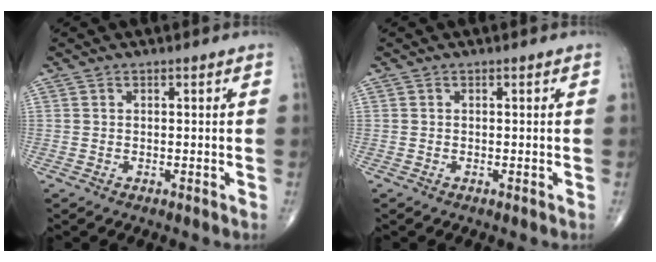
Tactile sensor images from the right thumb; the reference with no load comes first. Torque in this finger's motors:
{"motor_torque": [0.37, 0.22, -0.30, -0.20, 0.02]}